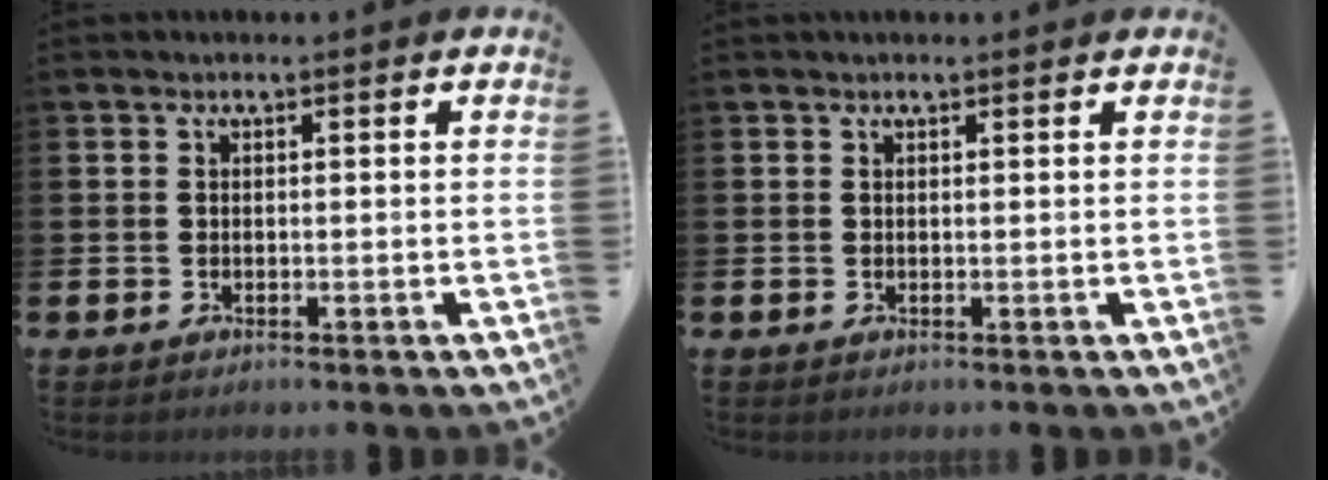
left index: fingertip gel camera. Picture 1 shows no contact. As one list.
[{"total": 0.8, "force": [0.7, 0.0, 0.3], "torque": [0.004, -0.002, 0.012]}]